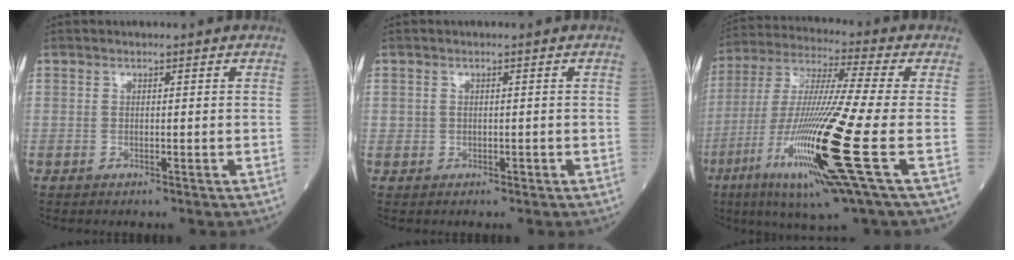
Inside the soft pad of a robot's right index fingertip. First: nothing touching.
{"total": 0.9, "force": [0.0, 0.8, 0.4], "torque": [-0.010, 0.001, 0.003]}
{"total": 20.5, "force": [-6.7, -0.5, 19.3], "torque": [-0.399, -0.039, -0.133]}